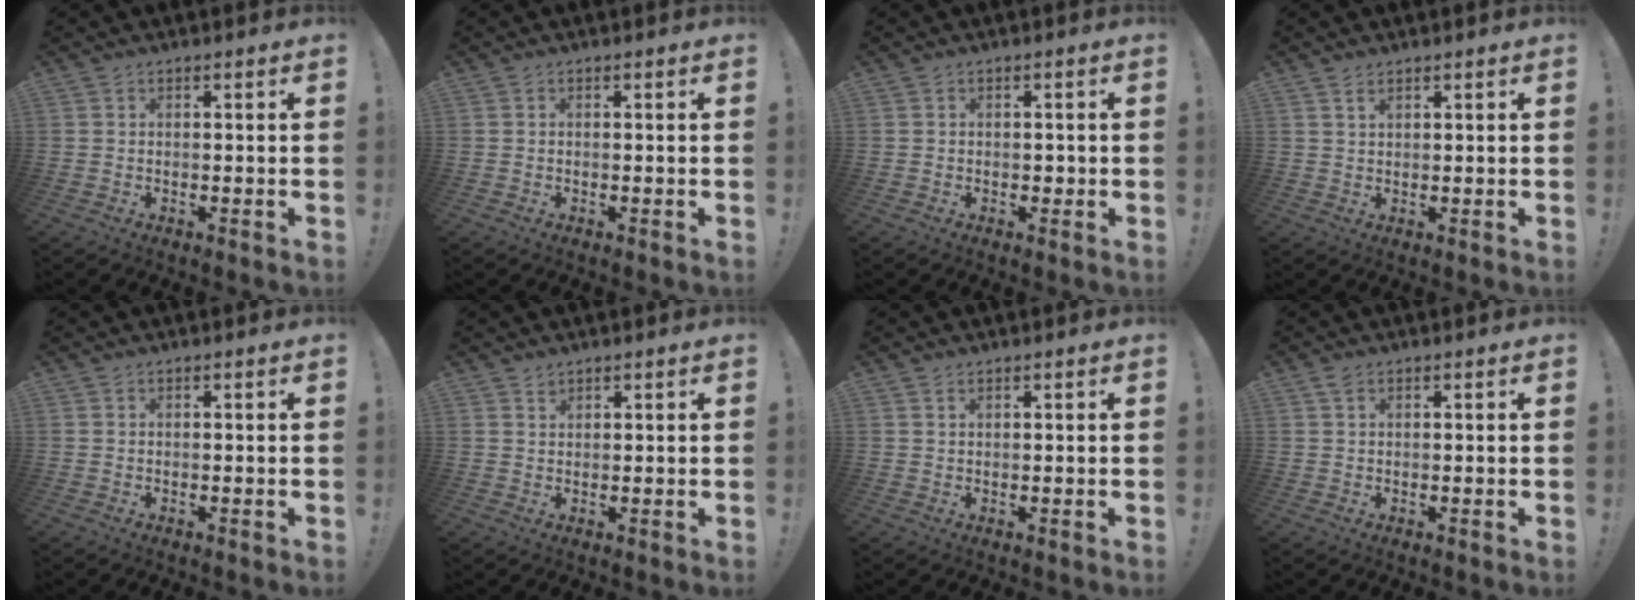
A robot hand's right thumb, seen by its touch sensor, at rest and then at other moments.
{"total": 0.0}
{"total": 1.5, "force": [-0.3, 1.3, 0.6], "torque": [-0.002, 0.002, -0.008]}
{"total": 1.8, "force": [1.2, 0.8, 1.0], "torque": [-0.013, -0.006, 0.020]}
{"total": 0.0}
{"total": 1.3, "force": [1.1, 0.7, 0.3], "torque": [0.002, -0.008, 0.019]}
{"total": 0.8, "force": [0.6, 0.3, 0.4], "torque": [-0.007, -0.002, 0.011]}
{"total": 1.3, "force": [0.8, 0.7, 0.8], "torque": [-0.015, 0.001, 0.014]}